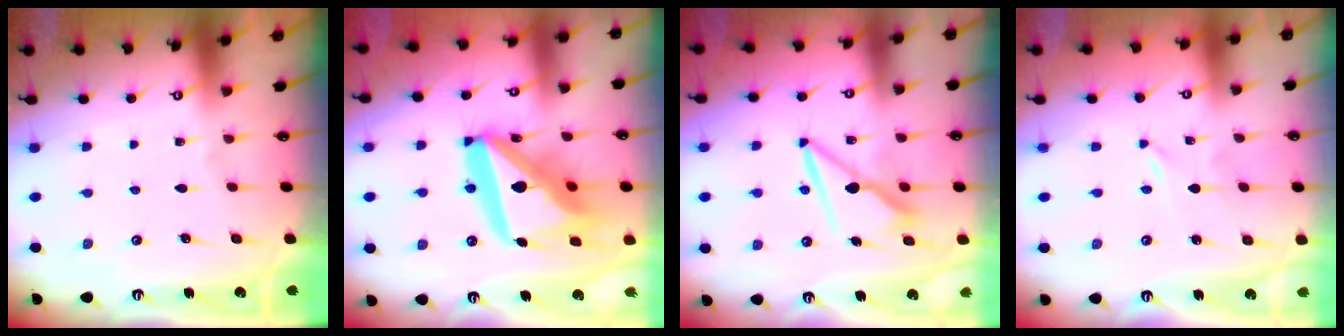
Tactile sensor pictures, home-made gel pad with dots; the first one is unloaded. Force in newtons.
{"total": 22.1, "press": 21.9, "slide": 2.7}
{"total": 9.2, "press": 9.2, "slide": 0.9}
{"total": 0.0}